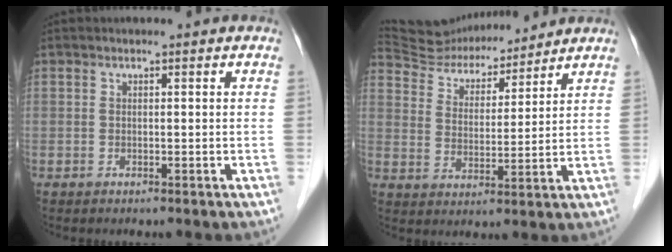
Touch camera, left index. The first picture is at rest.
{"total": 14.7, "force": [14.0, 3.6, 2.8], "torque": [-0.053, 0.019, 0.238]}